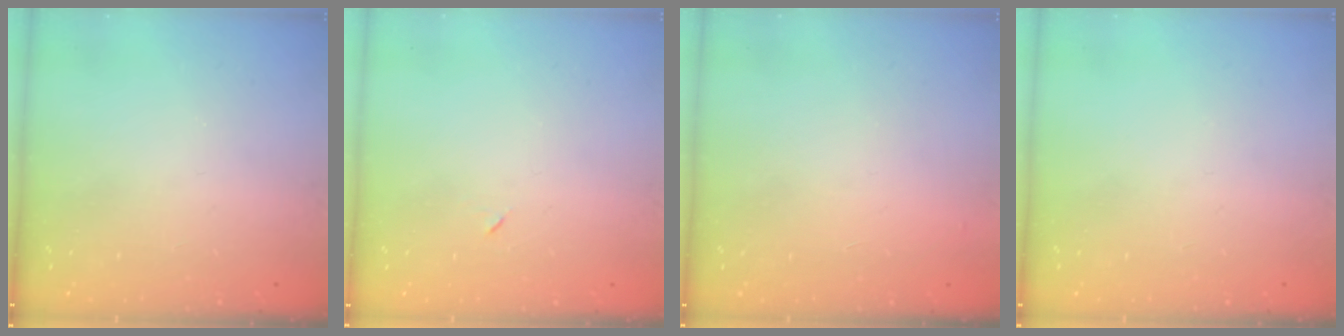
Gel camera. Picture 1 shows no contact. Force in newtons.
{"total": 3.3, "press": 3.2, "slide": 0.7}
{"total": 2.9, "press": 2.9, "slide": 0.1}
{"total": 0.0}